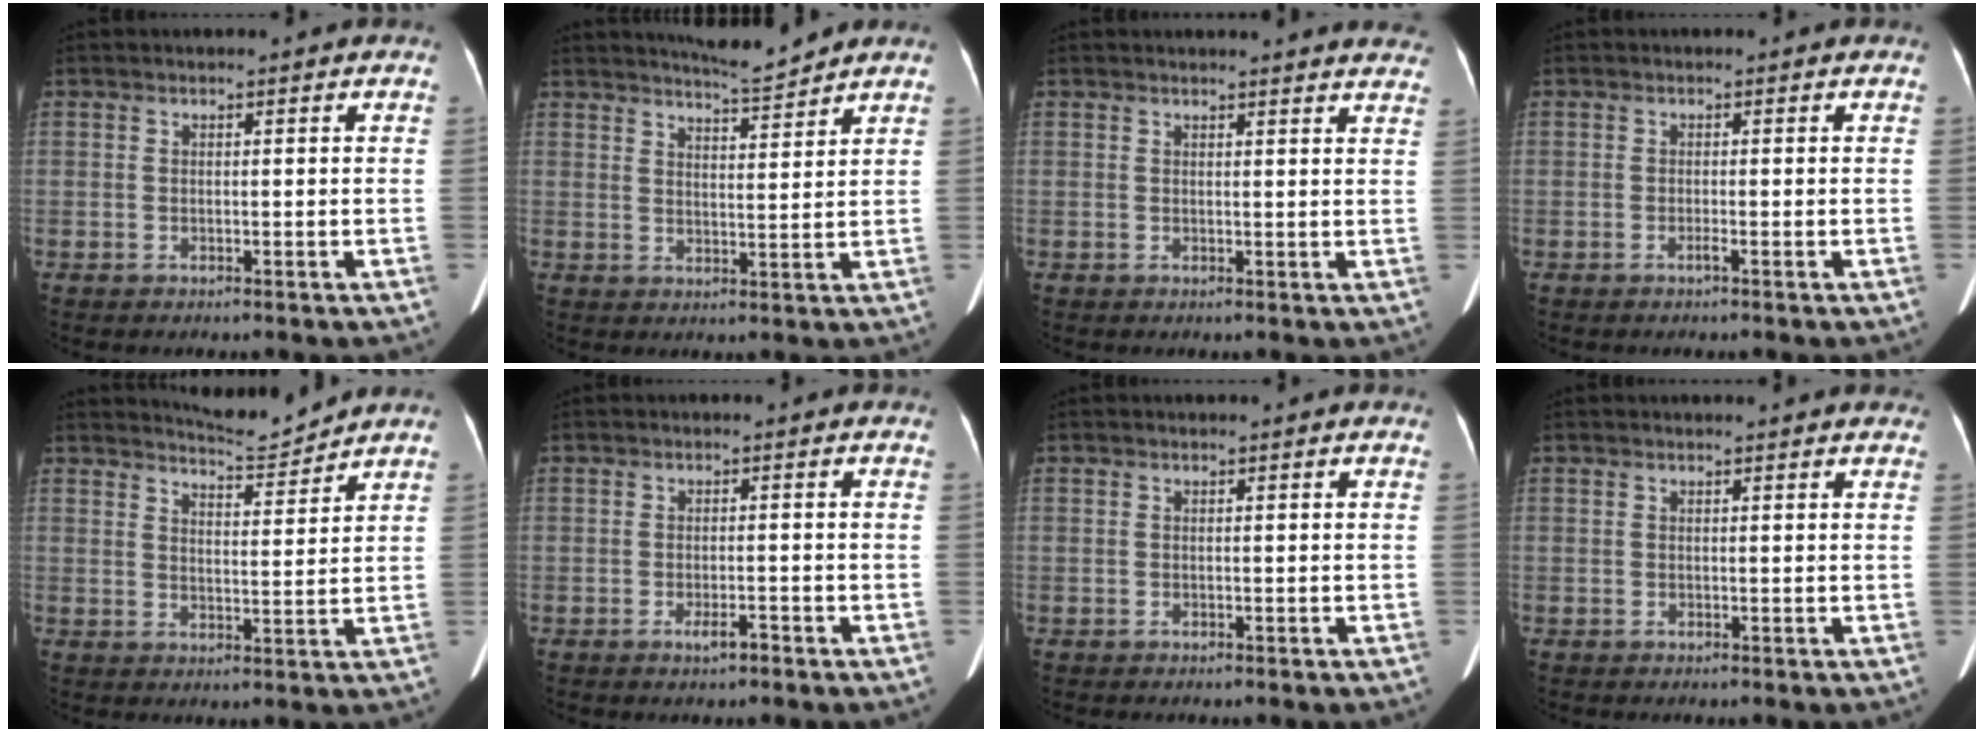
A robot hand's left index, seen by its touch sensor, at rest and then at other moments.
{"total": 5.7, "force": [5.5, -0.4, 1.4], "torque": [-0.031, -0.007, 0.087]}
{"total": 12.8, "force": [12.3, 1.3, 3.1], "torque": [-0.018, -0.027, 0.116]}
{"total": 0.6, "force": [-0.4, -0.1, 0.4], "torque": [-0.009, 0.000, -0.006]}
{"total": 5.7, "force": [5.6, -0.6, 0.2], "torque": [-0.013, -0.014, 0.091]}
{"total": 1.9, "force": [-1.2, 0.4, 1.4], "torque": [-0.024, -0.001, -0.018]}
{"total": 0.0}
{"total": 4.3, "force": [4.0, 0.8, 1.3], "torque": [-0.015, 0.014, 0.033]}